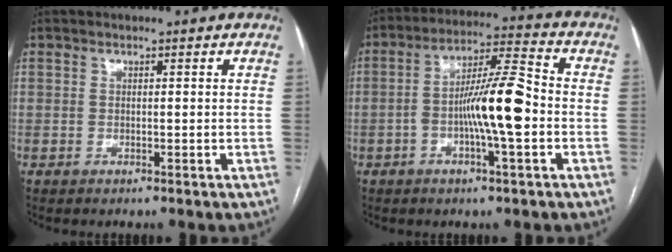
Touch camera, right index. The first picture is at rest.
{"total": 11.1, "force": [-2.3, 1.1, 10.8], "torque": [-0.191, 0.015, -0.044]}